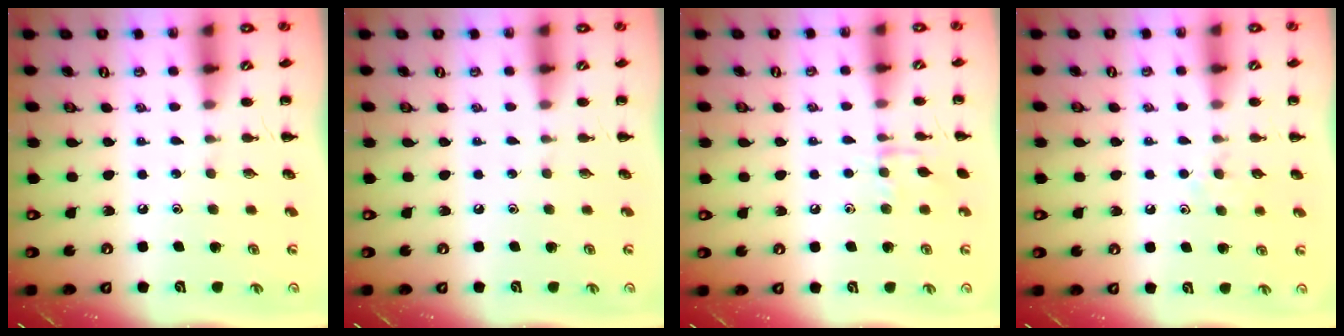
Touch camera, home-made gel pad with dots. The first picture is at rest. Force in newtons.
{"total": 0.0}
{"total": 6.7, "press": 6.7, "slide": 0.8}
{"total": 4.9, "press": 4.7, "slide": 1.5}